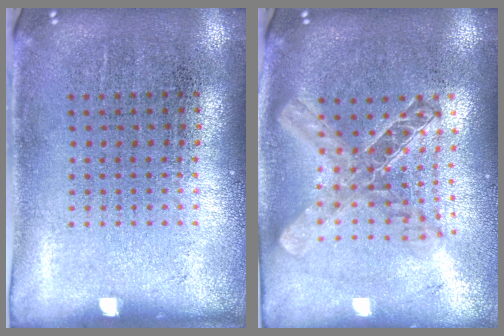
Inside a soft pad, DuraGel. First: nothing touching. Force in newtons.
{"total": 2.0, "press": 1.7, "slide": 1.1}